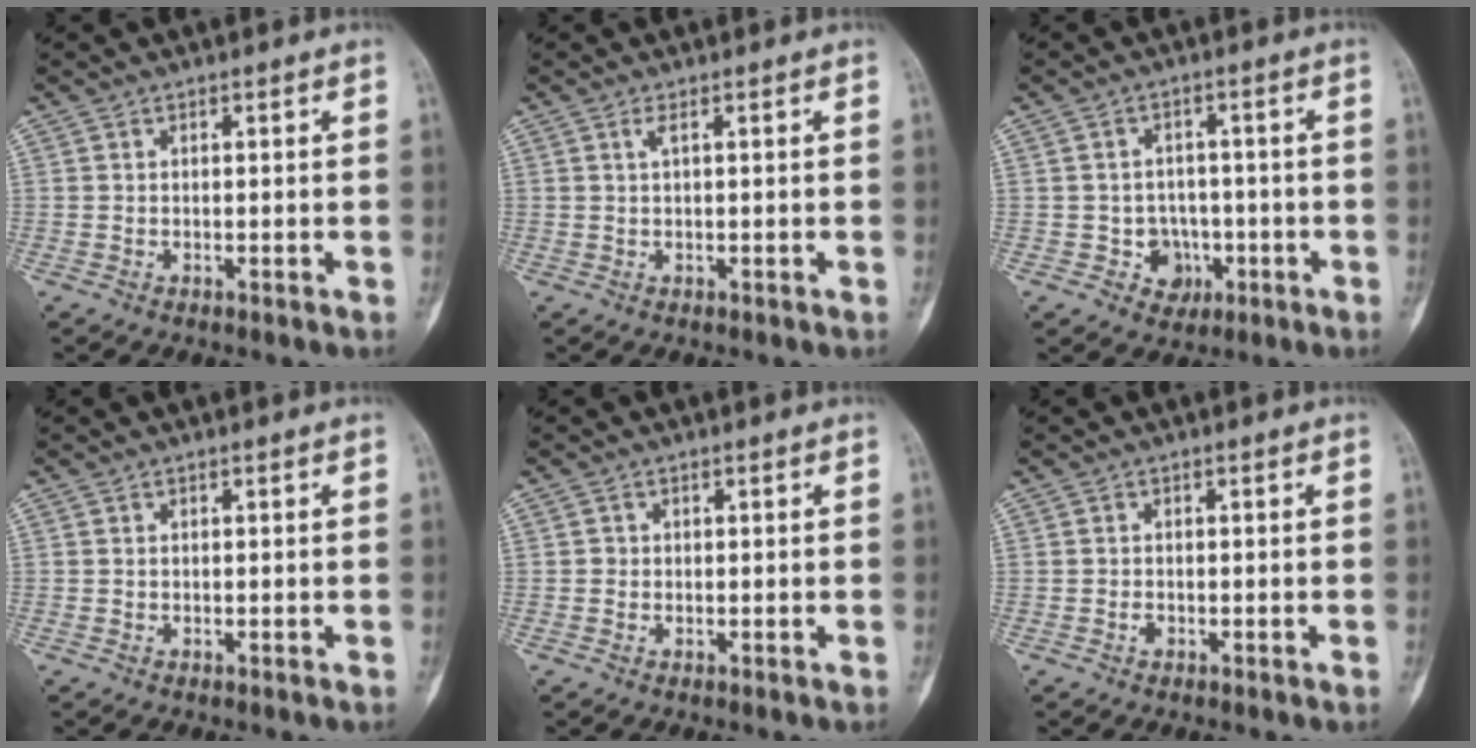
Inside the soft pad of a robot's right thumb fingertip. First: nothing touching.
{"total": 1.0, "force": [0.4, 0.0, 0.9], "torque": [-0.025, 0.004, 0.010]}
{"total": 5.3, "force": [-1.7, 4.7, 1.6], "torque": [0.009, 0.016, -0.019]}
{"total": 0.0}
{"total": 0.8, "force": [0.0, 0.8, 0.1], "torque": [0.002, 0.003, -0.001]}
{"total": 0.7, "force": [-0.4, 0.4, 0.4], "torque": [-0.008, 0.001, -0.008]}